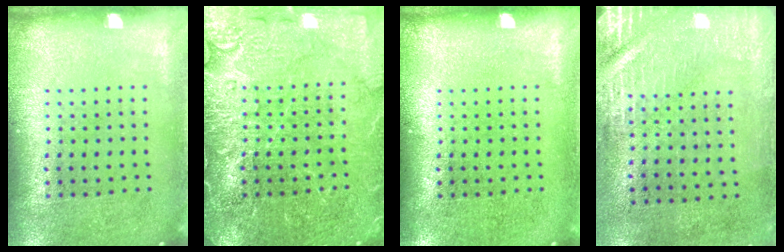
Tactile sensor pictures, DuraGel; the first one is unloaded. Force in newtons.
{"total": 5.9, "press": 5.8, "slide": 1.0}
{"total": 0.0}
{"total": 2.9, "press": 2.5, "slide": 1.5}